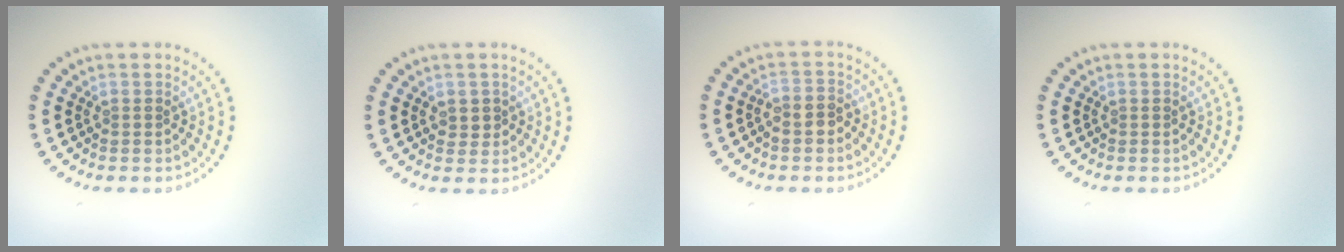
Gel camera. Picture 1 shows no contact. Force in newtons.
{"total": 1.0, "press": 0.9, "slide": 0.3}
{"total": 1.6, "press": 1.5, "slide": 0.7}
{"total": 0.0}